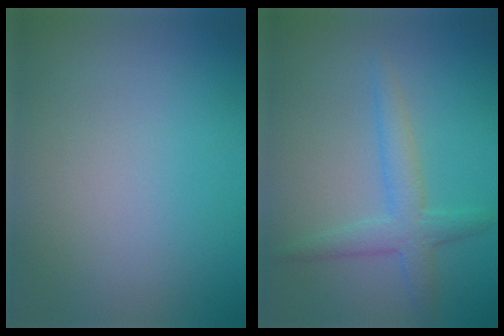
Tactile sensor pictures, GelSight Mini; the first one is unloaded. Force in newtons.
{"total": 3.0, "press": 3.0, "slide": 0.1}